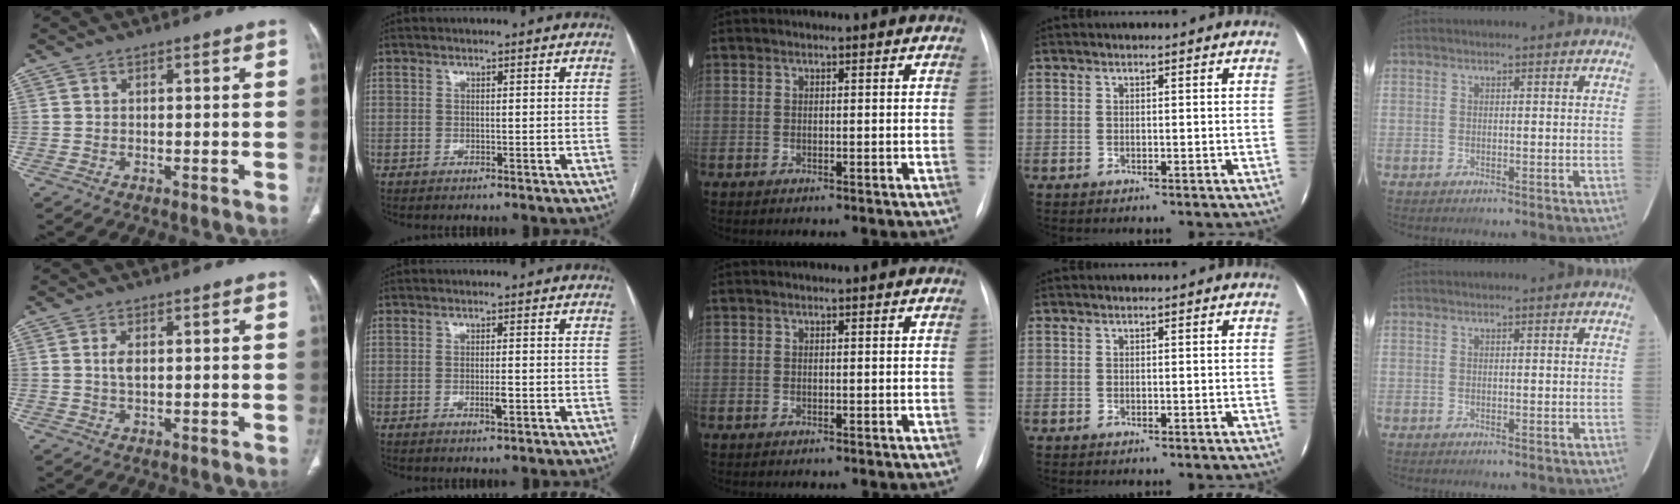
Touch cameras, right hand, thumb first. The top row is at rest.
{"thumb": {"total": 2.3, "force": [0.4, 1.2, 2.0], "torque": [-0.042, -0.001, 0.009]}, "index": {"total": 2.0, "force": [-0.7, 0.3, 1.8], "torque": [-0.032, -0.002, -0.010]}}